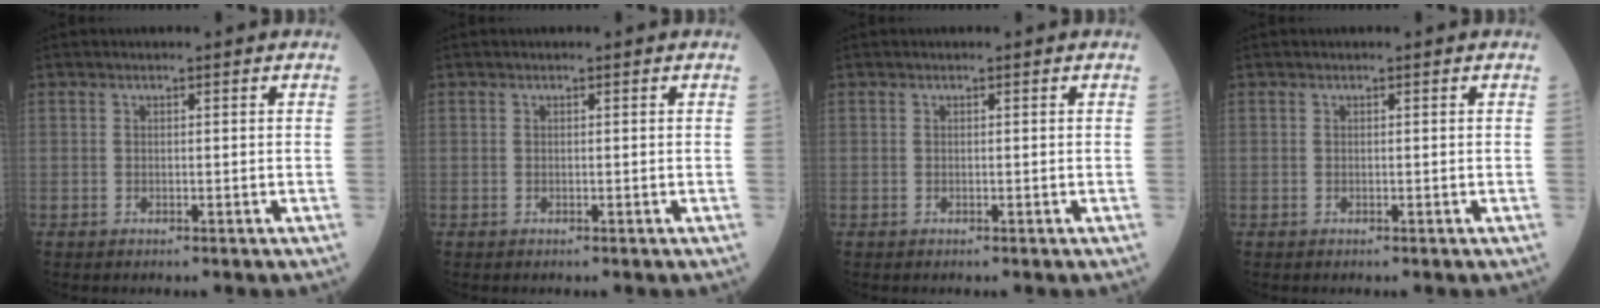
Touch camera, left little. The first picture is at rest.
{"total": 0.0}
{"total": 0.0}
{"total": 0.0}